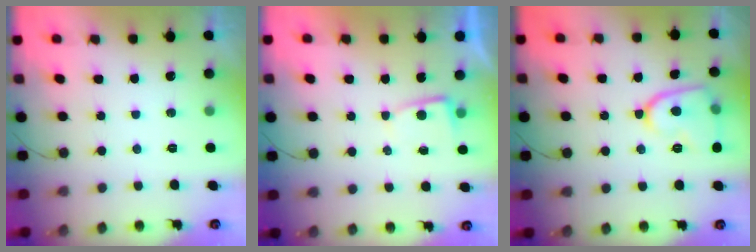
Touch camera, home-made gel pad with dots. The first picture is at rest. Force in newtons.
{"total": 2.2, "press": 2.2, "slide": 0.4}
{"total": 11.6, "press": 11.6, "slide": 0.5}